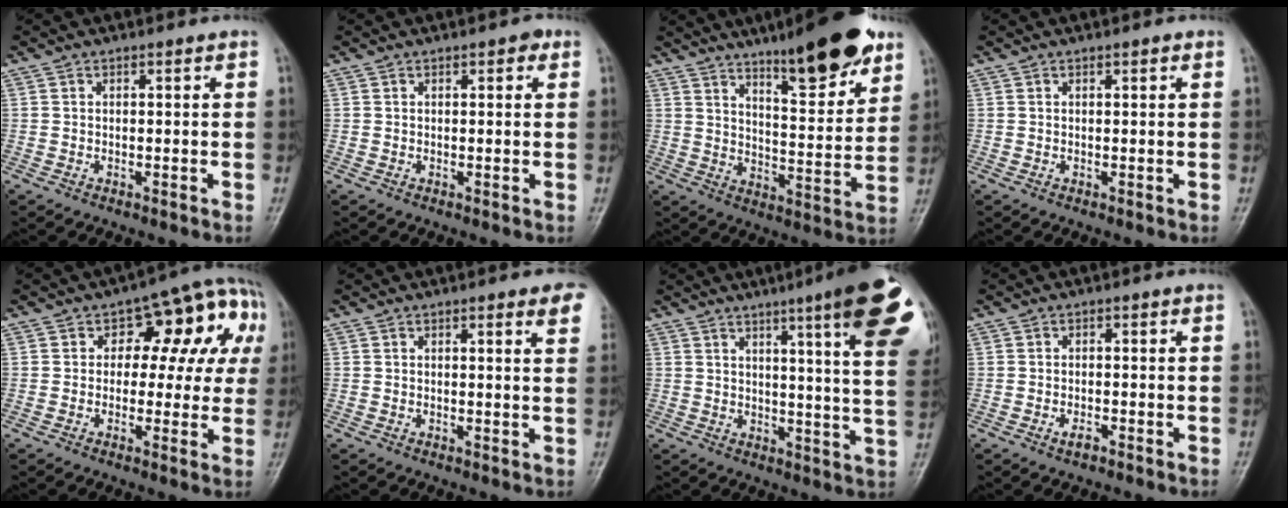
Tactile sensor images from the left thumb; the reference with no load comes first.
{"total": 1.7, "force": [0.8, 0.8, 1.3], "torque": [-0.011, 0.001, 0.007]}
{"total": 16.0, "force": [10.7, 3.8, 11.2], "torque": [-0.137, -0.061, 0.168]}
{"total": 0.6, "force": [0.4, 0.2, 0.5], "torque": [-0.007, 0.000, 0.004]}
{"total": 14.1, "force": [2.8, 8.7, 10.7], "torque": [-0.065, 0.035, 0.026]}
{"total": 4.8, "force": [2.6, 1.1, 3.9], "torque": [-0.031, -0.004, 0.024]}
{"total": 19.0, "force": [9.6, 1.8, 16.3], "torque": [-0.194, -0.034, 0.109]}
{"total": 1.8, "force": [-1.1, 0.8, 1.2], "torque": [-0.023, 0.008, -0.019]}